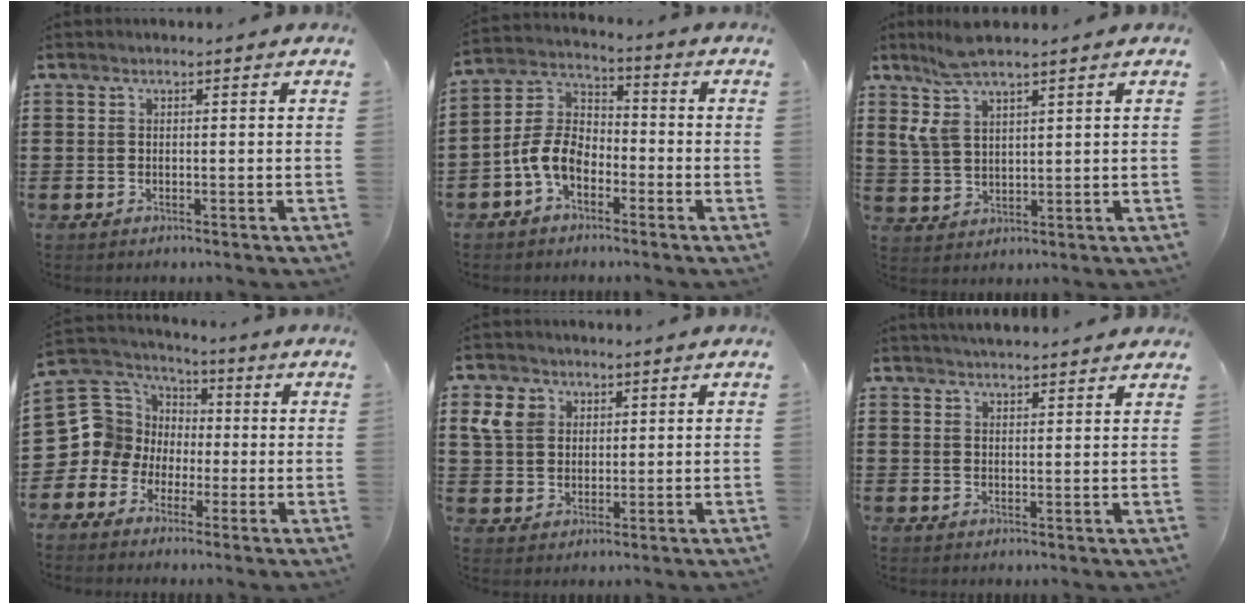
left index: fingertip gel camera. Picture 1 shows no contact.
{"total": 7.0, "force": [-3.9, 4.1, 4.1], "torque": [-0.119, 0.000, -0.089]}
{"total": 6.0, "force": [3.9, 1.9, 4.1], "torque": [-0.096, -0.001, 0.069]}
{"total": 9.1, "force": [-0.8, 8.9, 1.8], "torque": [-0.099, -0.011, -0.017]}
{"total": 5.2, "force": [2.1, 4.5, 1.7], "torque": [-0.061, 0.013, 0.036]}
{"total": 2.6, "force": [2.6, 0.0, 0.2], "torque": [-0.011, -0.005, 0.049]}